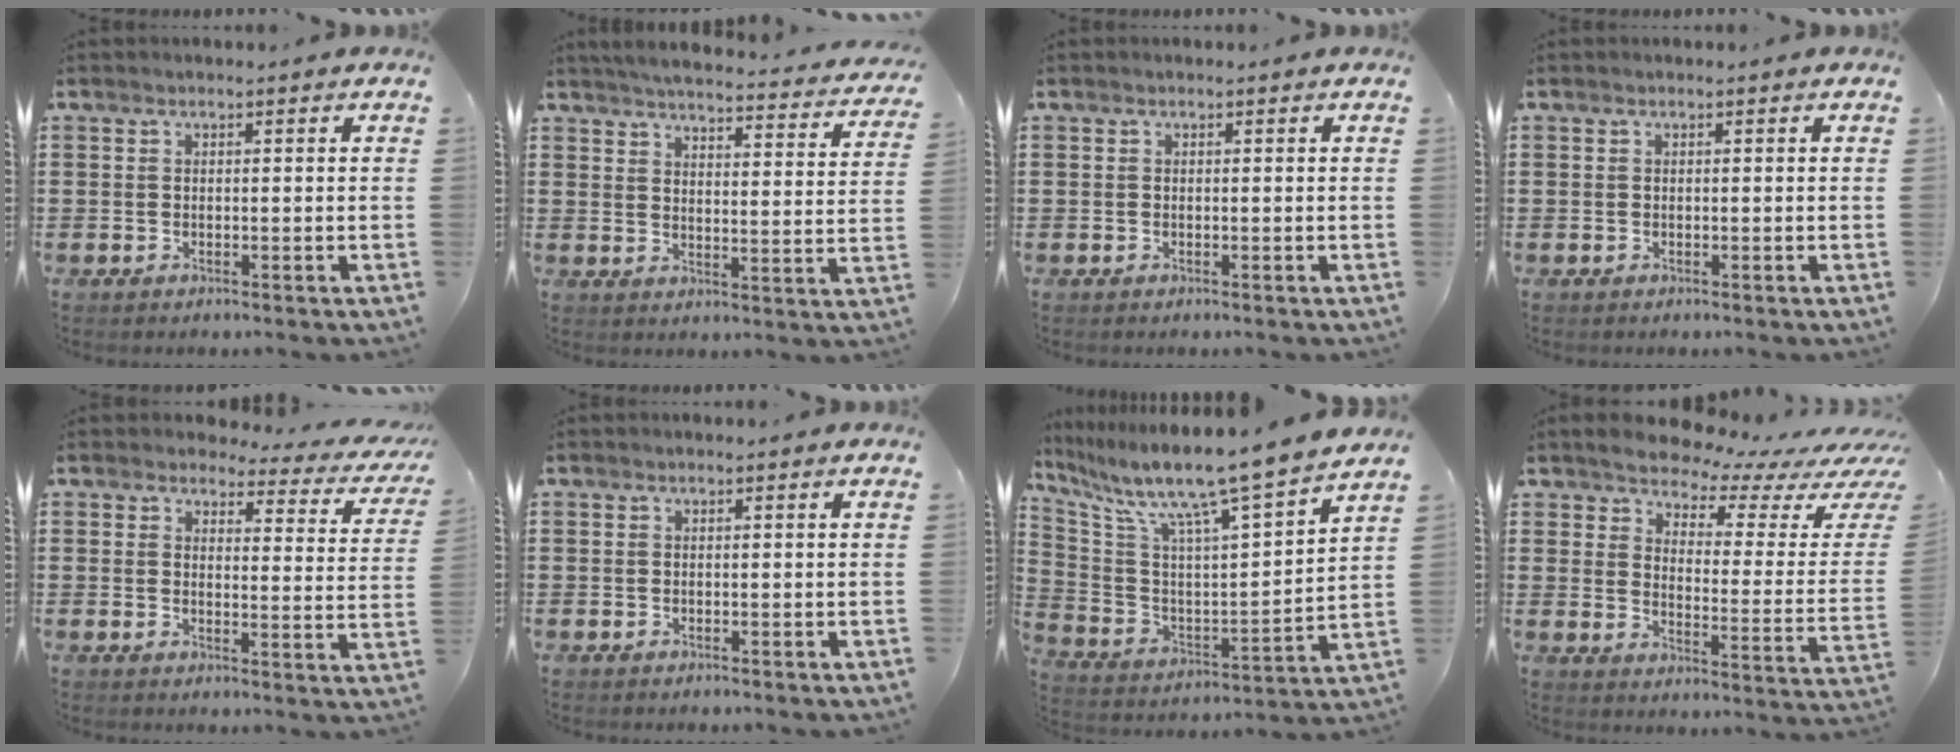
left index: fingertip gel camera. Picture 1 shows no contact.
{"total": 4.2, "force": [4.0, -0.3, 1.3], "torque": [-0.046, -0.032, 0.064]}
{"total": 0.0}
{"total": 0.0}
{"total": 3.7, "force": [3.3, 1.1, 1.3], "torque": [-0.037, -0.017, 0.055]}
{"total": 0.0}
{"total": 11.3, "force": [9.6, -0.4, 6.0], "torque": [-0.144, -0.078, 0.150]}
{"total": 4.7, "force": [4.6, 0.3, 0.8], "torque": [-0.038, -0.044, 0.074]}